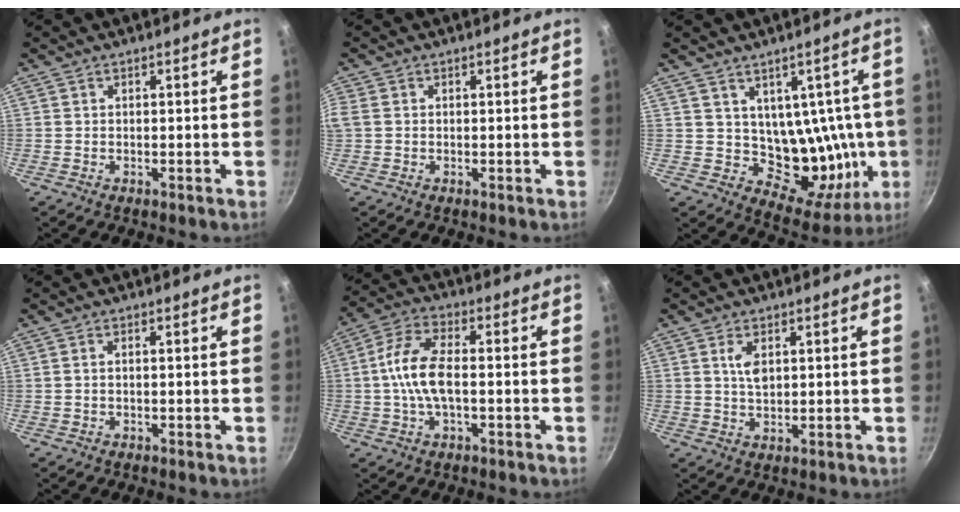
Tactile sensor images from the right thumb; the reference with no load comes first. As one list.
[{"total": 2.3, "force": [0.2, 1.8, 1.5], "torque": [-0.035, 0.003, 0.004]}, {"total": 15.3, "force": [2.1, 11.2, 10.3], "torque": [-0.072, -0.038, 0.050]}, {"total": 0.7, "force": [-0.2, 0.3, 0.6], "torque": [-0.023, 0.009, -0.005]}, {"total": 9.7, "force": [-1.0, 4.8, 8.4], "torque": [-0.163, 0.029, -0.030]}, {"total": 3.7, "force": [1.1, 2.0, 3.0], "torque": [-0.047, -0.007, 0.021]}]